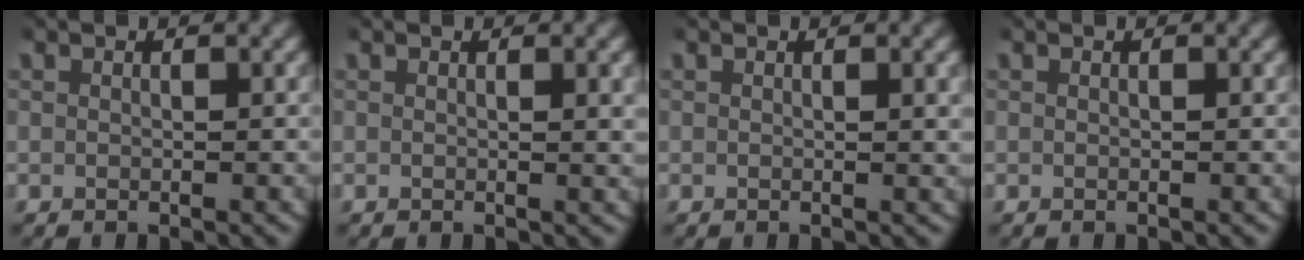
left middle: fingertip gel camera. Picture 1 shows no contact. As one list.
[{"total": 1.1, "force": [0.5, -0.2, 0.9], "torque": [-0.012, 0.000, 0.006]}, {"total": 1.0, "force": [0.4, -0.1, 0.9], "torque": [-0.011, 0.001, 0.006]}, {"total": 0.0}]